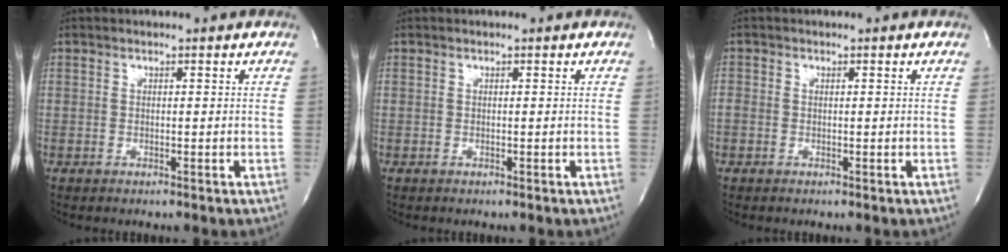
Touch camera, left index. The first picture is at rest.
{"total": 0.0}
{"total": 0.7, "force": [-0.1, 0.5, 0.5], "torque": [-0.015, 0.007, -0.001]}